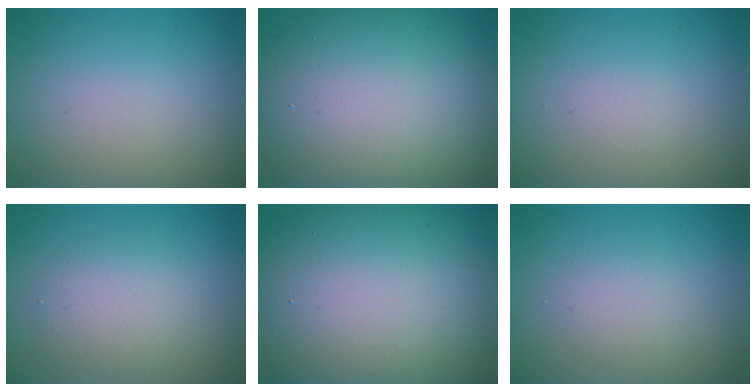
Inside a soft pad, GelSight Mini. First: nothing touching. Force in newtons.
{"total": 16.1, "press": 16.1, "slide": 0.6}
{"total": 0.6, "press": 0.6, "slide": 0.0}
{"total": 2.8, "press": 2.8, "slide": 0.1}
{"total": 16.5, "press": 16.5, "slide": 0.9}
{"total": 1.7, "press": 1.7, "slide": 0.1}